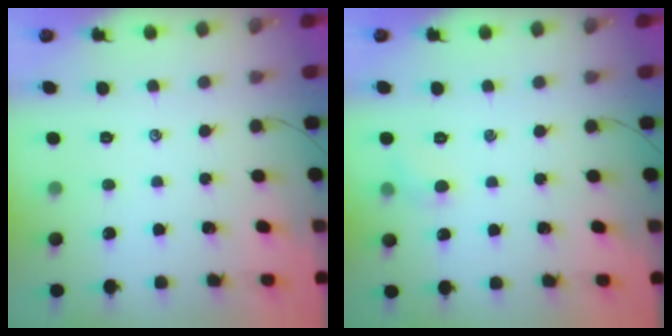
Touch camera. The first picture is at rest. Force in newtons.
{"total": 5.6, "press": 5.4, "slide": 1.8}